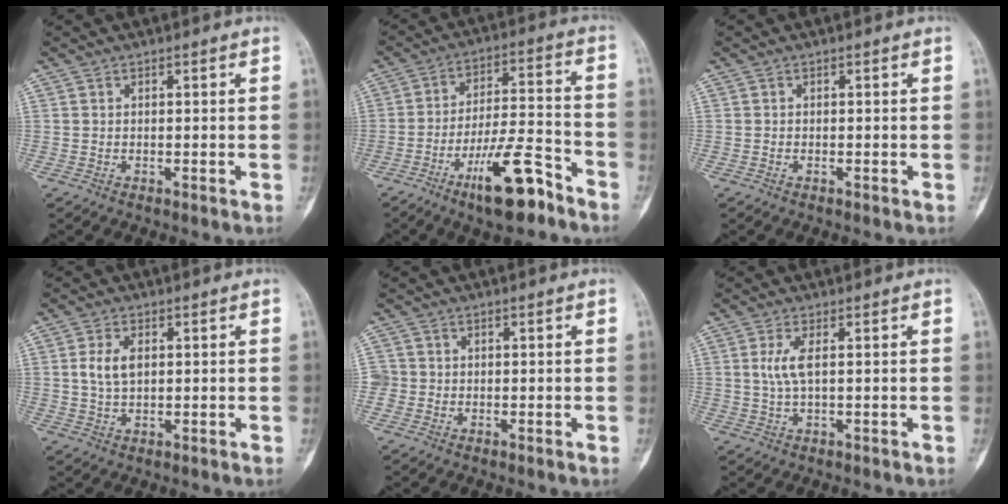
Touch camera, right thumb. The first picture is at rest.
{"total": 13.6, "force": [-8.6, 3.7, 9.9], "torque": [-0.166, 0.066, -0.143]}
{"total": 0.0}
{"total": 4.8, "force": [0.9, 2.9, 3.8], "torque": [-0.077, 0.000, 0.017]}
{"total": 2.4, "force": [-0.1, 2.4, 0.2], "torque": [0.011, 0.006, -0.003]}
{"total": 3.8, "force": [0.7, 1.1, 3.6], "torque": [-0.092, 0.001, 0.017]}